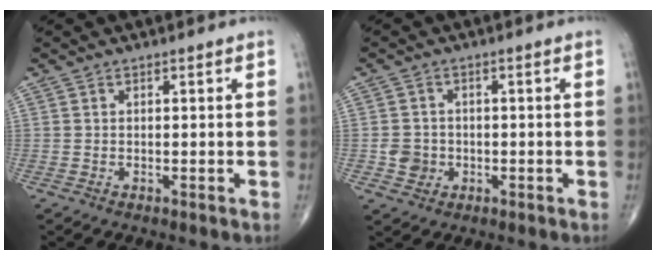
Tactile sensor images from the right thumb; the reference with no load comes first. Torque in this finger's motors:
{"motor_torque": [0.32, 1.29, -0.03, -0.07, 0.14]}